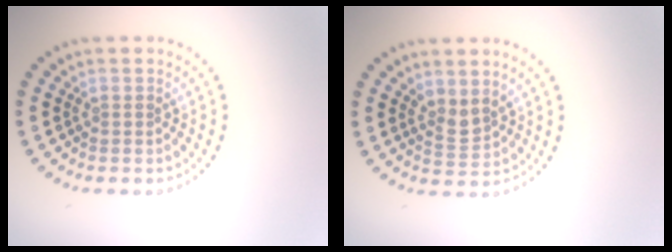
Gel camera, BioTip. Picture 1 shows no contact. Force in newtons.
{"total": 1.9, "press": 1.4, "slide": 1.3}